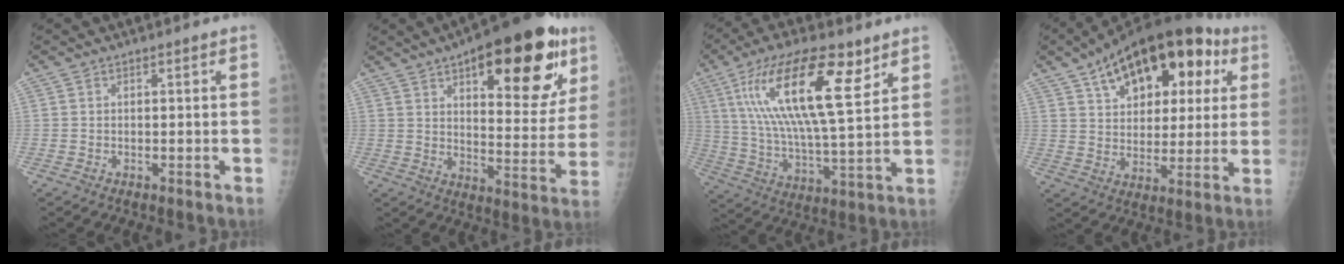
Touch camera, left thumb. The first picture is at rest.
{"total": 25.8, "force": [12.8, 10.5, 19.8], "torque": [-0.229, -0.028, 0.183]}
{"total": 21.4, "force": [9.7, 6.3, 18.0], "torque": [-0.323, -0.028, 0.169]}
{"total": 23.2, "force": [10.0, 13.1, 16.3], "torque": [-0.217, 0.013, 0.155]}